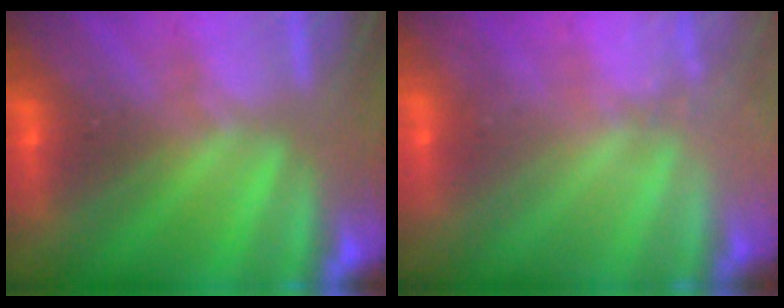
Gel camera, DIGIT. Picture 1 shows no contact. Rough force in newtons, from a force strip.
{"total": 2.6}